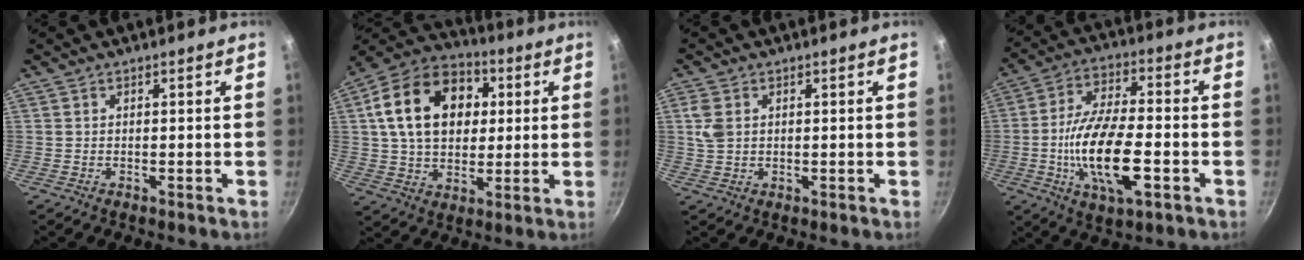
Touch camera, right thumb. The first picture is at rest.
{"total": 20.2, "force": [4.4, 14.5, 13.4], "torque": [-0.198, 0.018, 0.065]}
{"total": 4.1, "force": [1.0, 3.0, 2.6], "torque": [-0.052, 0.002, 0.020]}
{"total": 16.5, "force": [-4.3, 6.5, 14.5], "torque": [-0.265, 0.017, -0.081]}